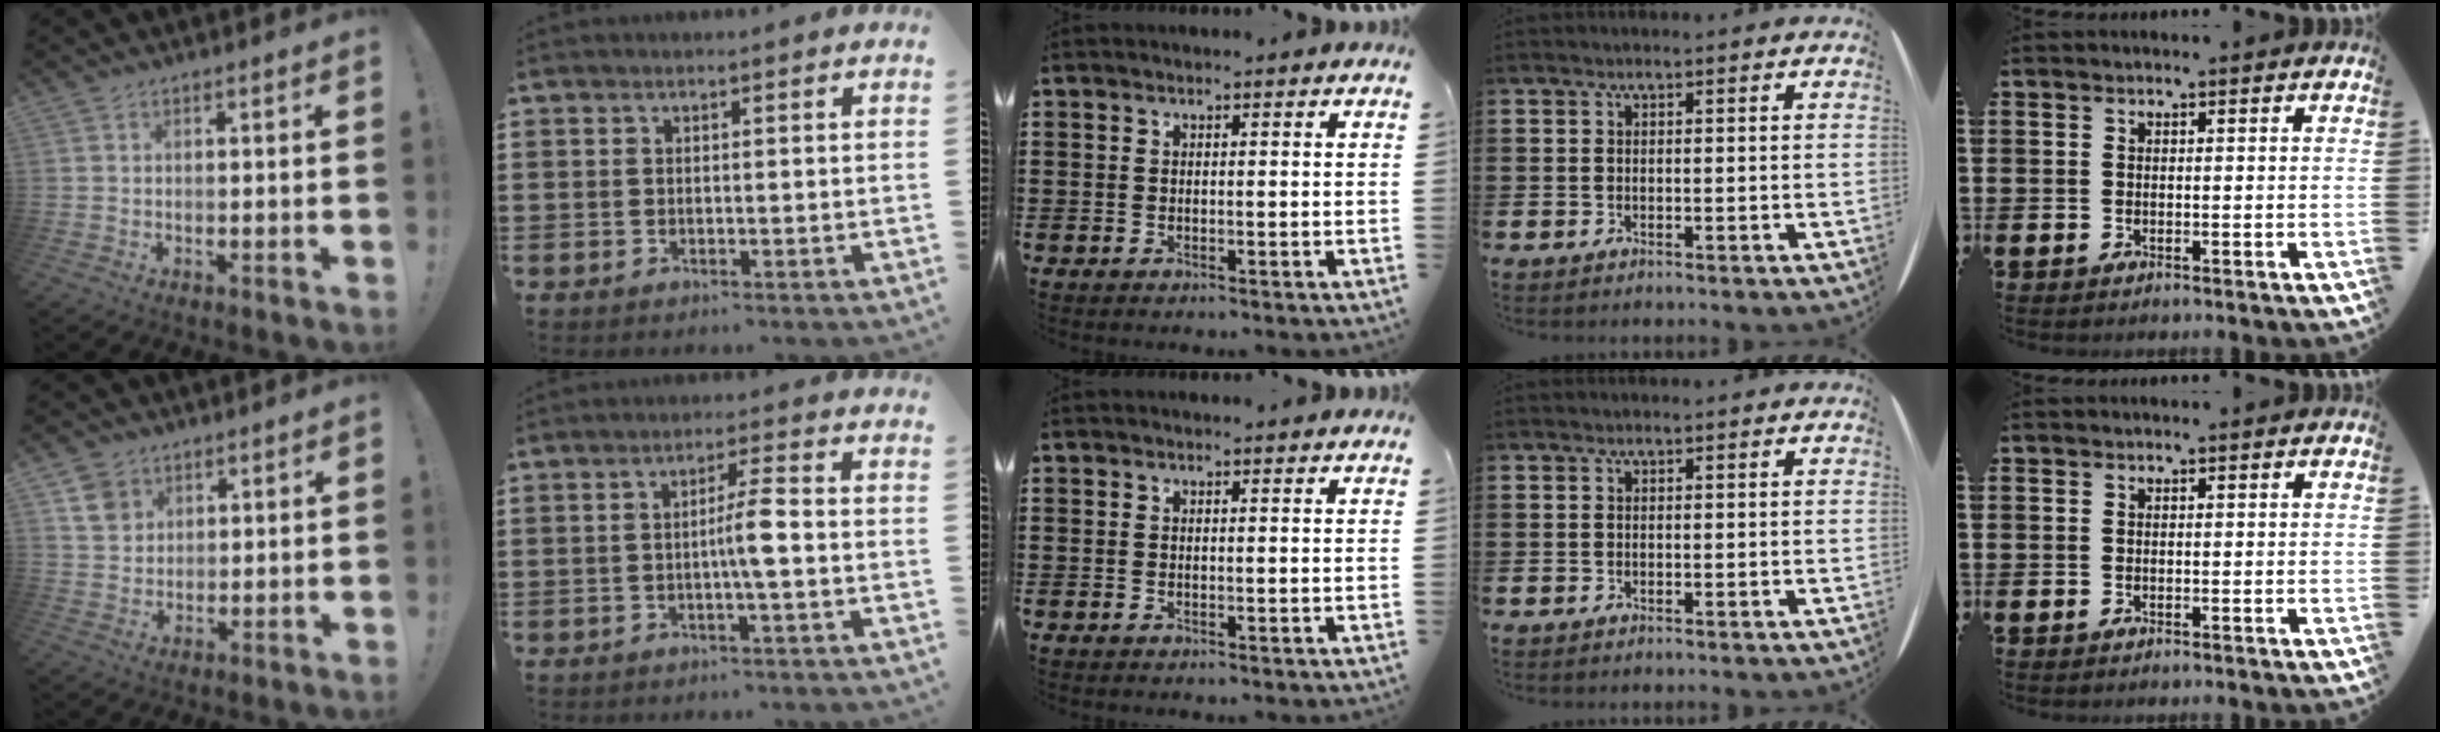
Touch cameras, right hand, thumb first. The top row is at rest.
{"thumb": {"total": 6.3, "force": [3.6, 4.9, 1.6], "torque": [-0.015, -0.015, 0.070]}, "index": {"total": 4.7, "force": [-0.8, -0.1, 4.7], "torque": [-0.084, -0.001, -0.020]}}